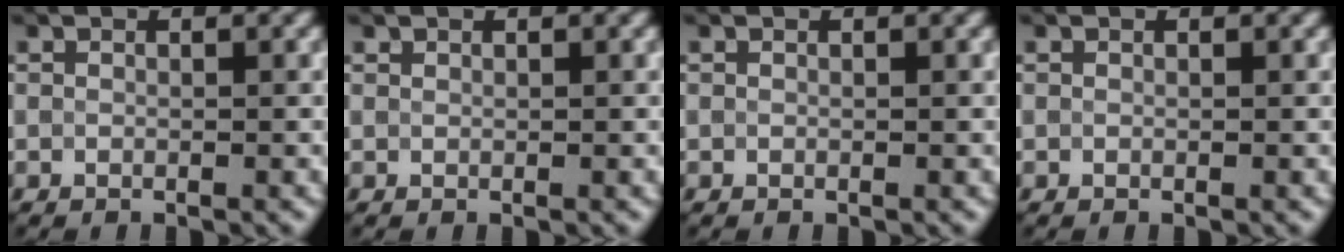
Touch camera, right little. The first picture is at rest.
{"total": 0.0}
{"total": 0.0}
{"total": 0.0}